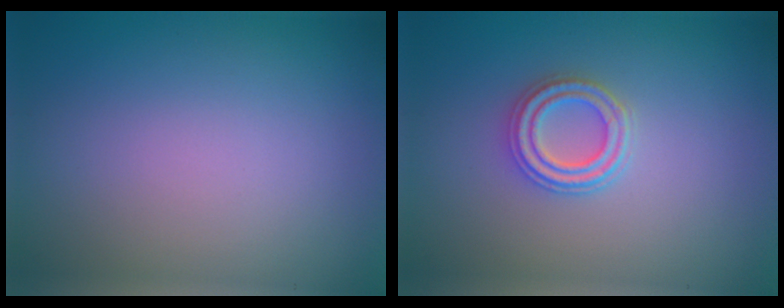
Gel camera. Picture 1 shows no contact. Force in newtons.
{"total": 2.7, "press": 2.5, "slide": 0.9}